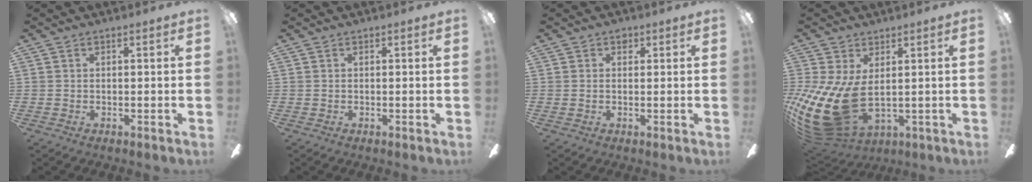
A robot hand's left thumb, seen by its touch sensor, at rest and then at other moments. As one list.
[{"total": 0.0}, {"total": 1.6, "force": [0.9, 1.1, 0.8], "torque": [-0.001, -0.003, 0.012]}, {"total": 17.3, "force": [-1.8, 10.0, 14.0], "torque": [-0.321, -0.015, -0.023]}]